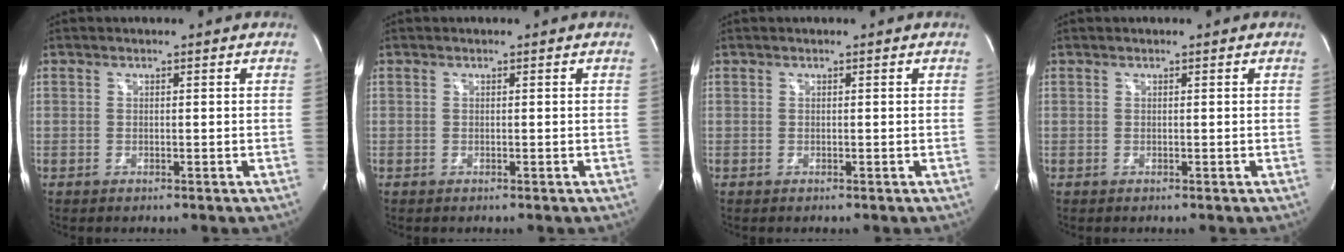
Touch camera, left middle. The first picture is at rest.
{"total": 0.0}
{"total": 0.0}
{"total": 0.0}